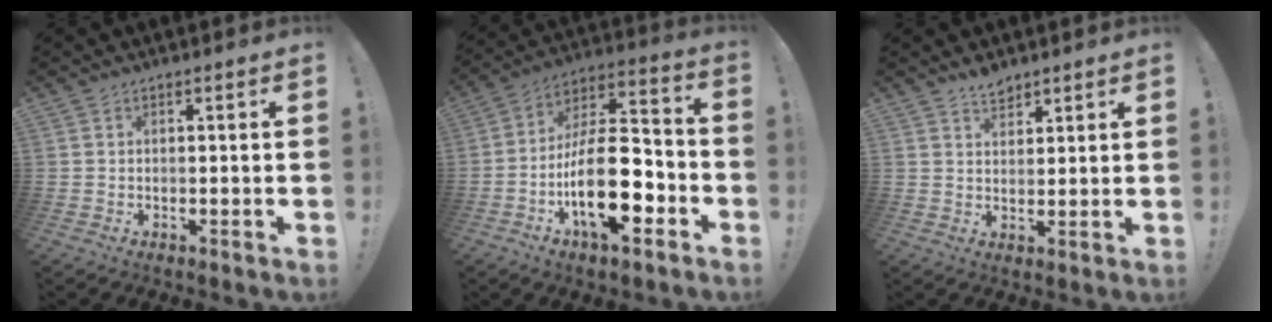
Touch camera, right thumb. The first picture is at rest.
{"total": 22.6, "force": [-7.0, 10.1, 19.0], "torque": [-0.329, 0.037, -0.108]}
{"total": 4.0, "force": [3.5, 1.7, 0.9], "torque": [-0.012, -0.020, 0.063]}